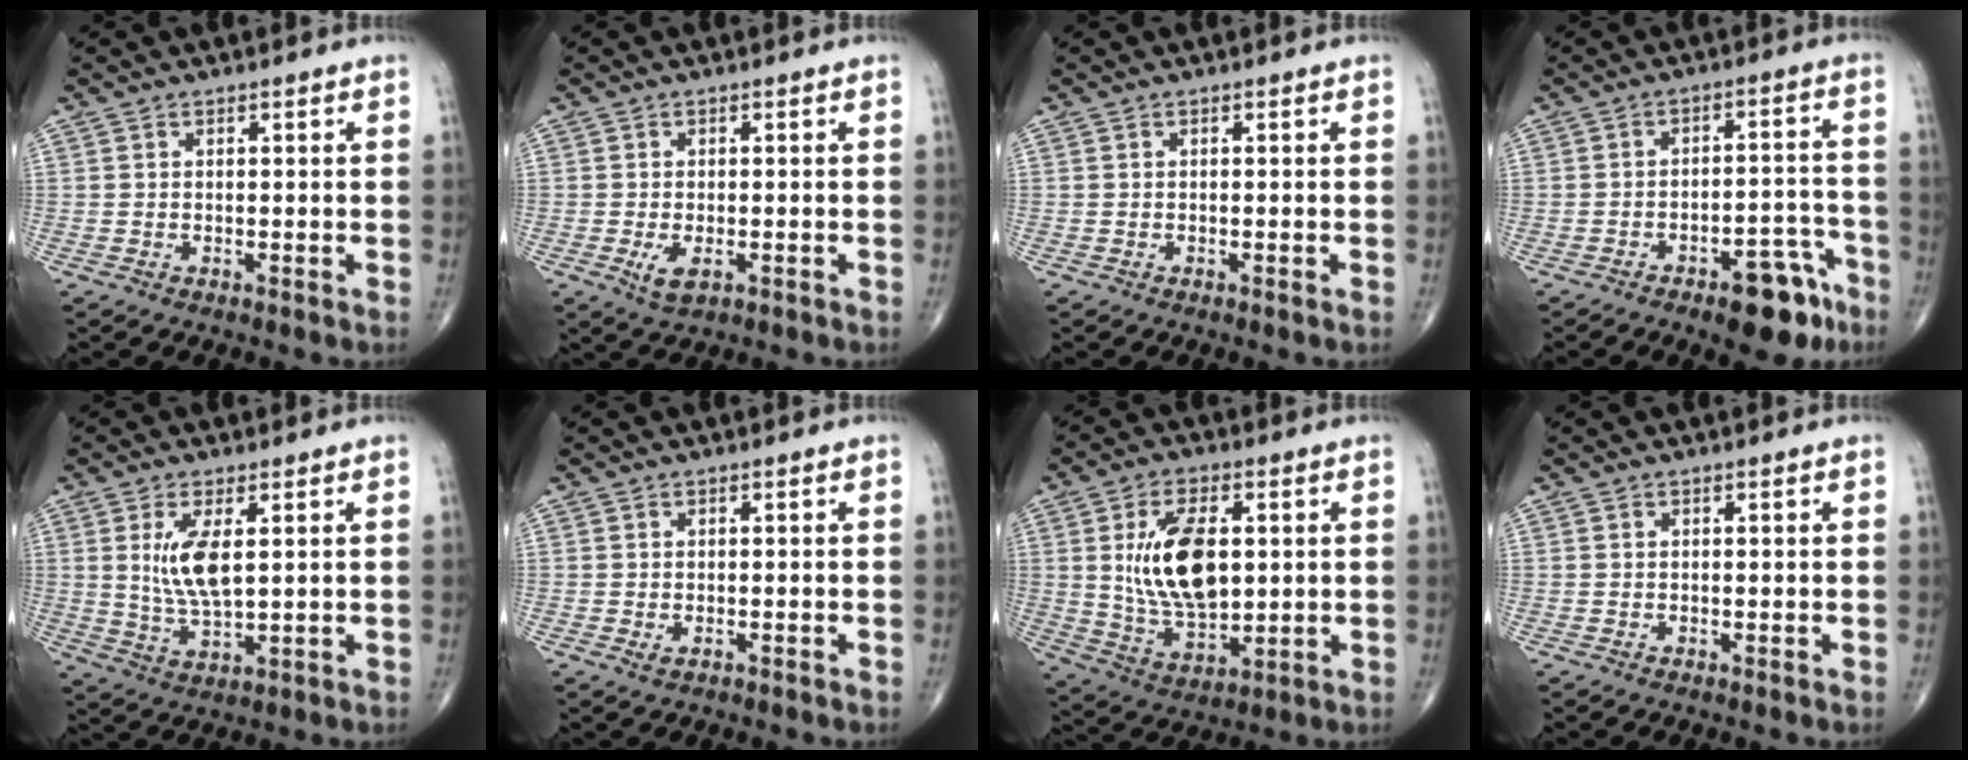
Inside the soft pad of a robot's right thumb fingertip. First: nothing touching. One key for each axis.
{"total": 3.5, "fx": -1.2, "fy": 1.6, "fz": 2.9, "tx": -0.052, "ty": -0.007, "tz": -0.016}
{"total": 0.0}
{"total": 10.6, "fx": -6.6, "fy": 4.3, "fz": 7.2, "tx": -0.072, "ty": 0.052, "tz": -0.087}
{"total": 8.1, "fx": 1.9, "fy": 3.0, "fz": 7.3, "tx": -0.145, "ty": -0.019, "tz": 0.045}
{"total": 1.1, "fx": -0.4, "fy": 0.6, "fz": 0.9, "tx": -0.016, "ty": 0.000, "tz": -0.004}
{"total": 15.2, "fx": 2.2, "fy": 8.2, "fz": 12.7, "tx": -0.213, "ty": -0.012, "tz": 0.049}
{"total": 0.0}